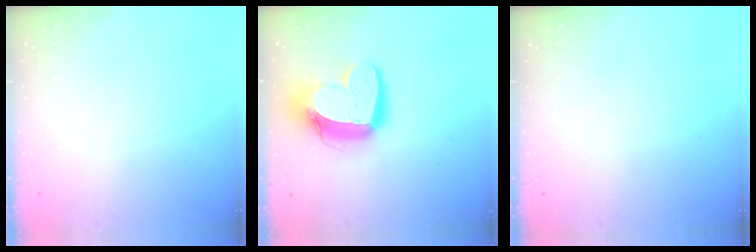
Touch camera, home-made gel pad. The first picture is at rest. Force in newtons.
{"total": 15.5, "press": 15.4, "slide": 1.8}
{"total": 0.0}